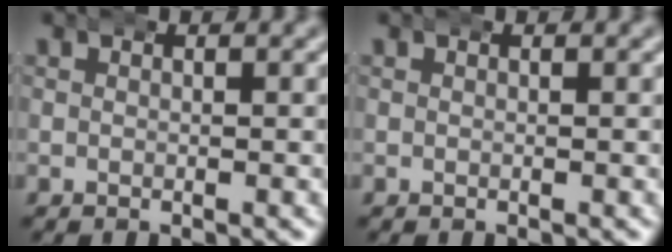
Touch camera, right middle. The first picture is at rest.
{"total": 0.0}